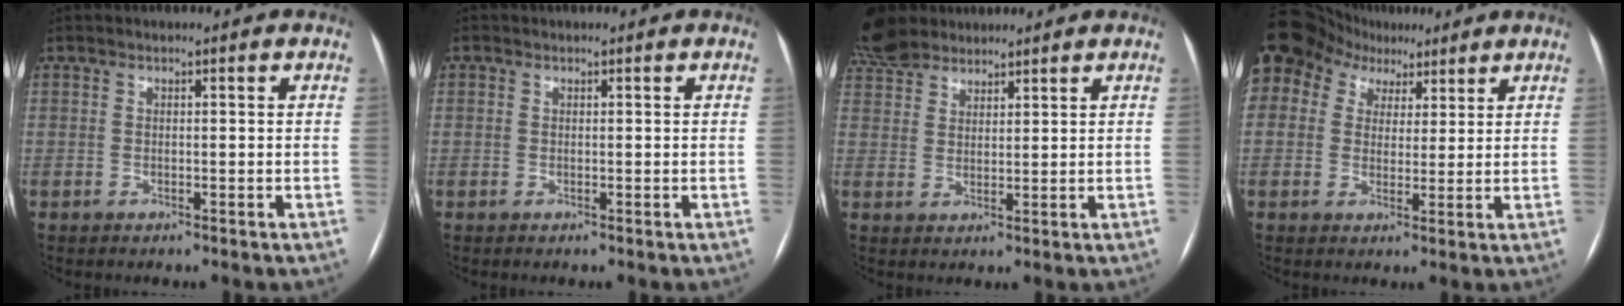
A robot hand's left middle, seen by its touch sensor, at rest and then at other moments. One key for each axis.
{"total": 0.0}
{"total": 8.8, "fx": 7.5, "fy": 3.8, "fz": 2.5, "tx": -0.060, "ty": 0.030, "tz": 0.147}
{"total": 24.1, "fx": 12.7, "fy": 18.0, "fz": 9.6, "tx": -0.305, "ty": 0.104, "tz": 0.238}